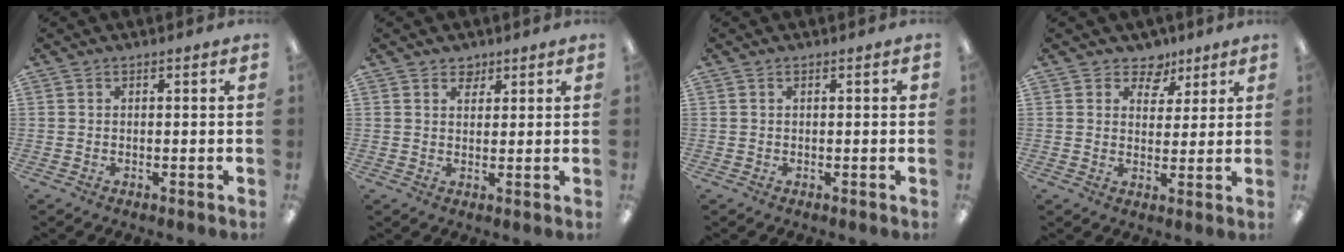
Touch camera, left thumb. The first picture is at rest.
{"total": 2.5, "force": [1.9, 1.6, 0.4], "torque": [0.007, -0.012, 0.034]}
{"total": 0.6, "force": [0.0, 0.4, 0.5], "torque": [-0.008, 0.004, -0.002]}
{"total": 6.4, "force": [4.5, 4.4, 1.4], "torque": [-0.008, -0.031, 0.079]}